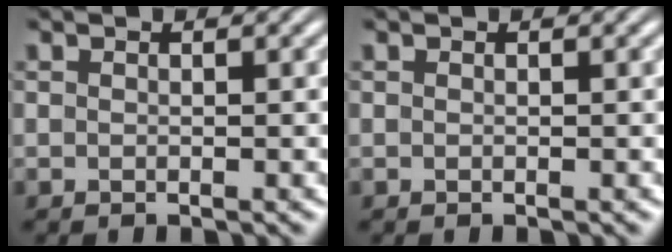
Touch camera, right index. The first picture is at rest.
{"total": 0.0}